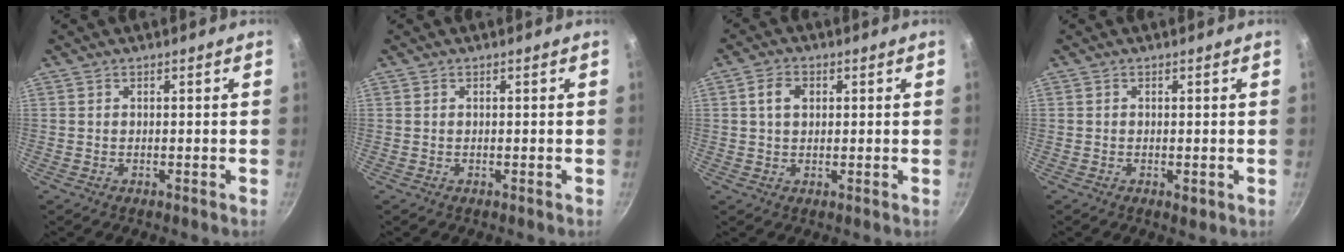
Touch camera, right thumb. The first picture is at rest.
{"total": 0.0}
{"total": 3.9, "force": [1.0, 2.8, 2.6], "torque": [-0.037, 0.005, 0.013]}
{"total": 1.3, "force": [-0.2, 0.8, 1.0], "torque": [-0.015, -0.003, -0.004]}